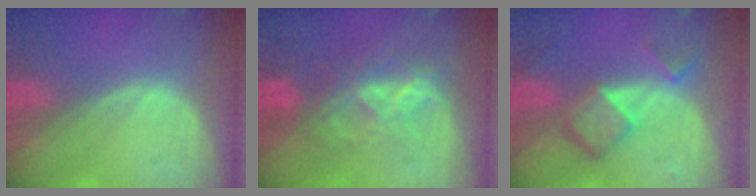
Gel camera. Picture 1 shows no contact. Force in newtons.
{"total": 6.8, "press": 6.6, "slide": 1.5}
{"total": 6.8, "press": 5.9, "slide": 3.5}